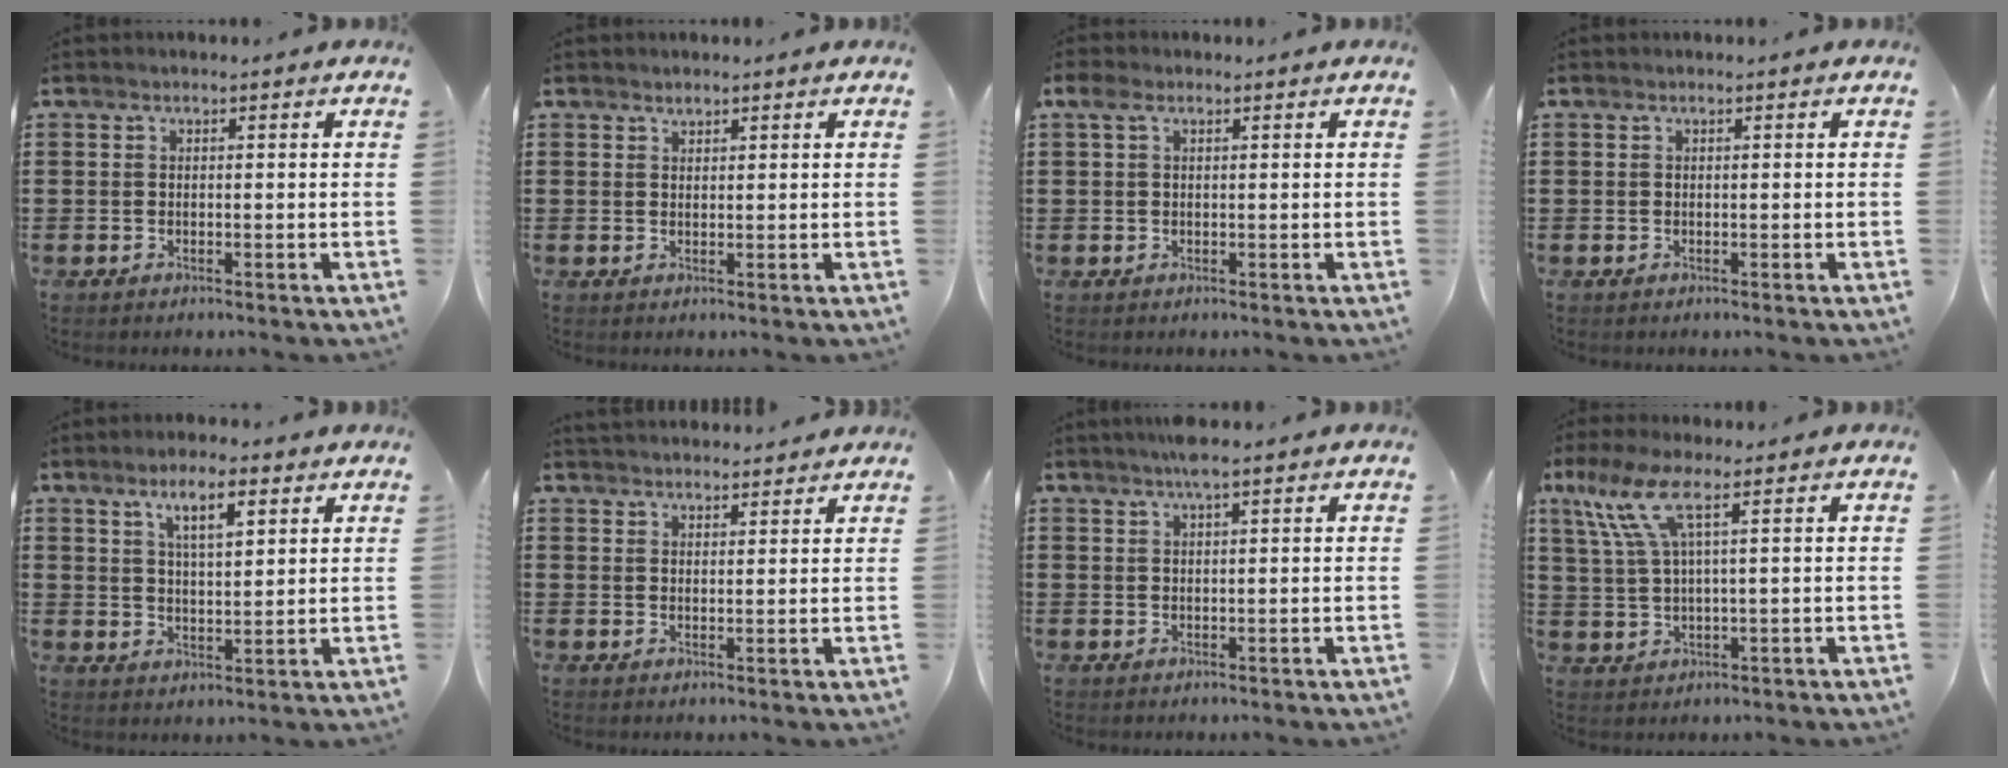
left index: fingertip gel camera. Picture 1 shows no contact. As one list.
[{"total": 1.1, "force": [1.0, 0.5, 0.1], "torque": [-0.003, 0.002, 0.018]}, {"total": 1.9, "force": [0.5, 1.1, 1.5], "torque": [-0.032, 0.008, 0.007]}, {"total": 0.0}, {"total": 6.3, "force": [3.8, 1.8, 4.7], "torque": [-0.087, 0.000, 0.062]}, {"total": 2.5, "force": [2.5, 0.0, -0.2], "torque": [-0.004, -0.005, 0.048]}, {"total": 2.5, "force": [1.9, 0.0, 1.7], "torque": [-0.035, 0.002, 0.034]}, {"total": 7.8, "force": [3.5, 1.3, 6.8], "torque": [-0.164, -0.003, 0.056]}]